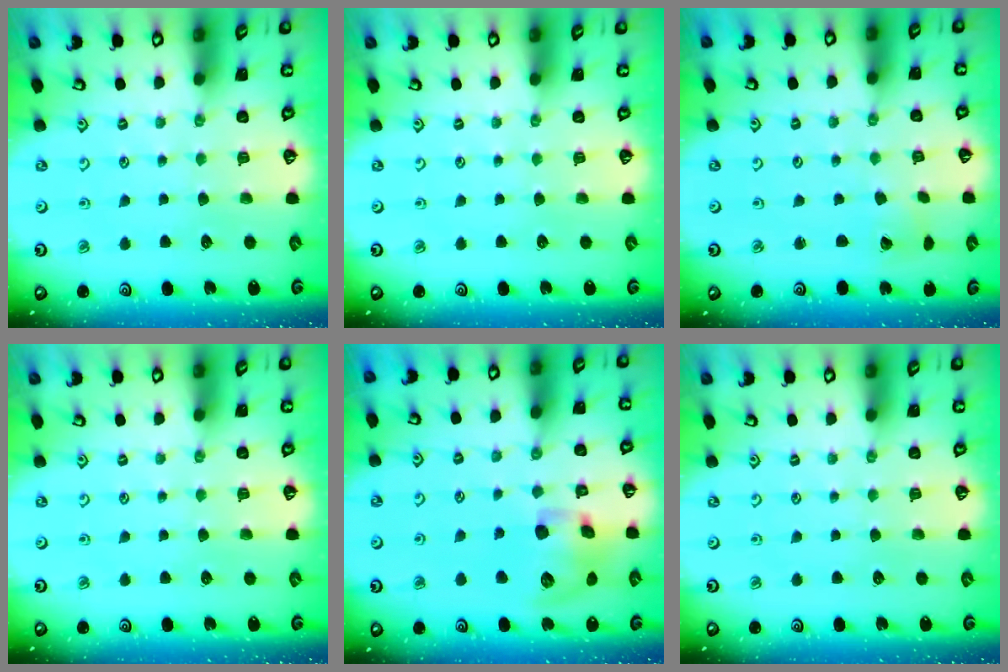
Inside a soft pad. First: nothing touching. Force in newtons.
{"total": 0.0}
{"total": 1.9, "press": 1.9, "slide": 0.2}
{"total": 0.0}
{"total": 13.4, "press": 13.2, "slide": 2.0}
{"total": 0.0}